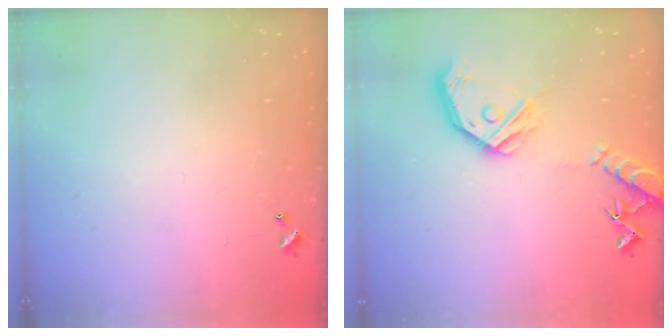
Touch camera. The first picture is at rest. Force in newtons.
{"total": 17.1, "press": 16.9, "slide": 2.2}